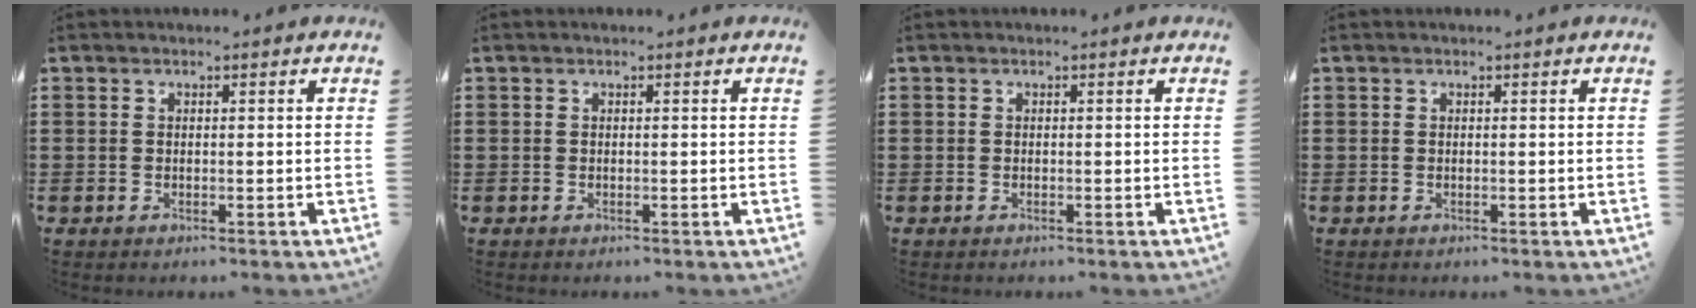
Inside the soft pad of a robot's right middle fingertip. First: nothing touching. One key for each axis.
{"total": 0.0}
{"total": 0.0}
{"total": 0.0}